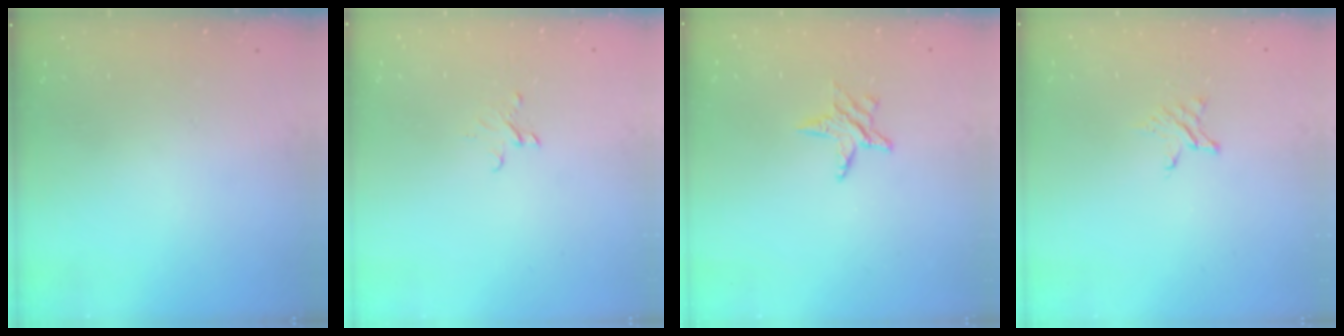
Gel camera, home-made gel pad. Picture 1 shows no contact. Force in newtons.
{"total": 2.6, "press": 2.6, "slide": 0.2}
{"total": 5.3, "press": 5.3, "slide": 0.6}
{"total": 2.8, "press": 2.8, "slide": 0.3}